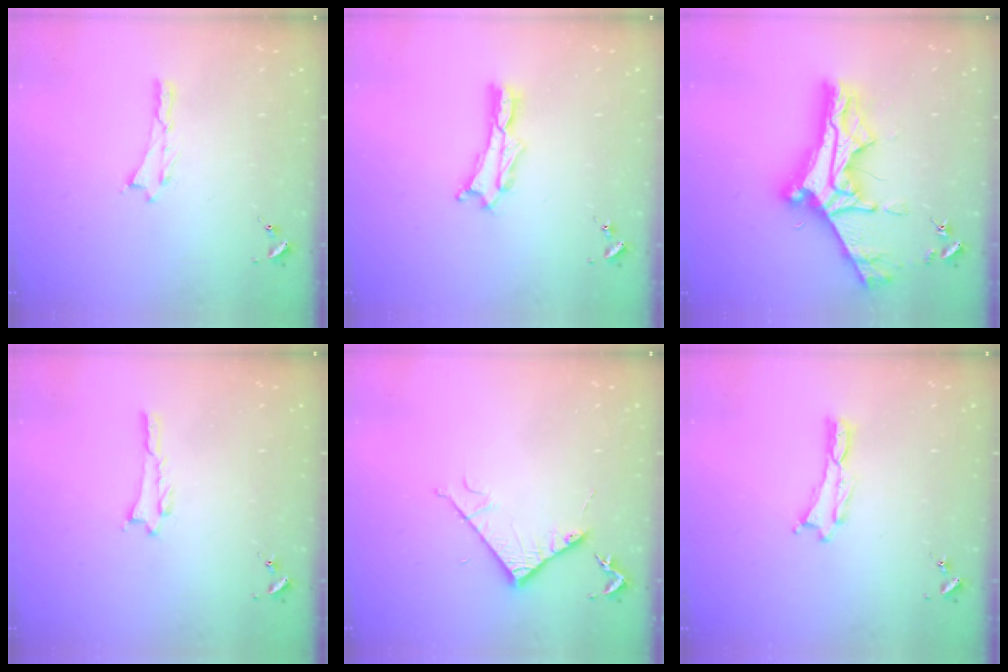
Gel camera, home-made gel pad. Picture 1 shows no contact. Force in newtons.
{"total": 1.1, "press": 1.1, "slide": 0.2}
{"total": 11.7, "press": 11.6, "slide": 1.1}
{"total": 0.0}
{"total": 5.1, "press": 5.1, "slide": 0.6}
{"total": 0.0}